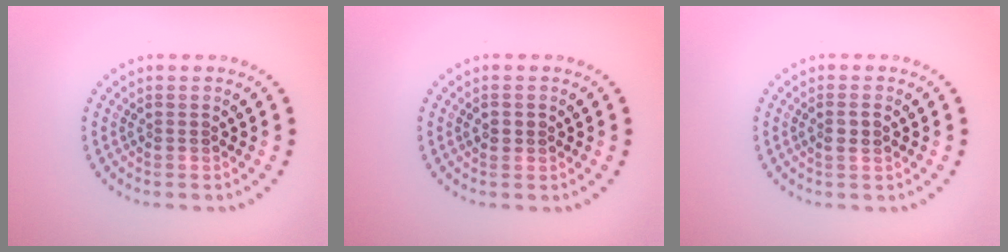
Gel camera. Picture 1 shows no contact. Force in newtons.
{"total": 0.9, "press": 0.8, "slide": 0.3}
{"total": 1.2, "press": 1.1, "slide": 0.5}